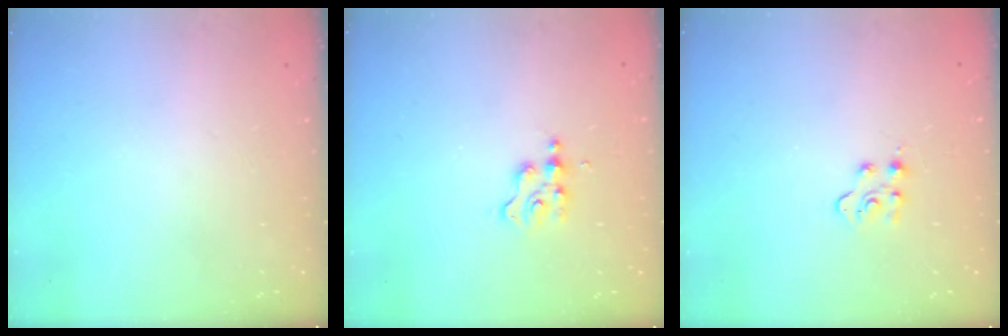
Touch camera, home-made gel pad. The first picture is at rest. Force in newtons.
{"total": 2.9, "press": 2.9, "slide": 0.4}
{"total": 3.4, "press": 3.4, "slide": 0.6}